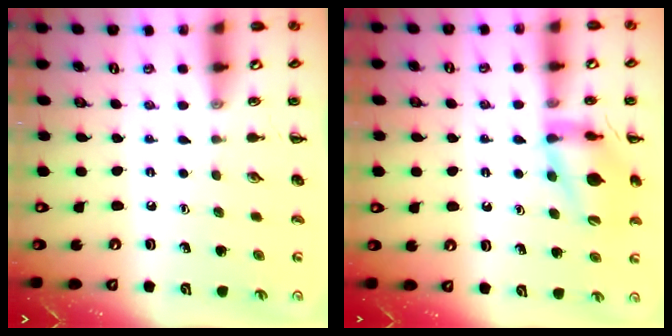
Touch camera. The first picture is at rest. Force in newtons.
{"total": 14.7, "press": 14.6, "slide": 1.4}